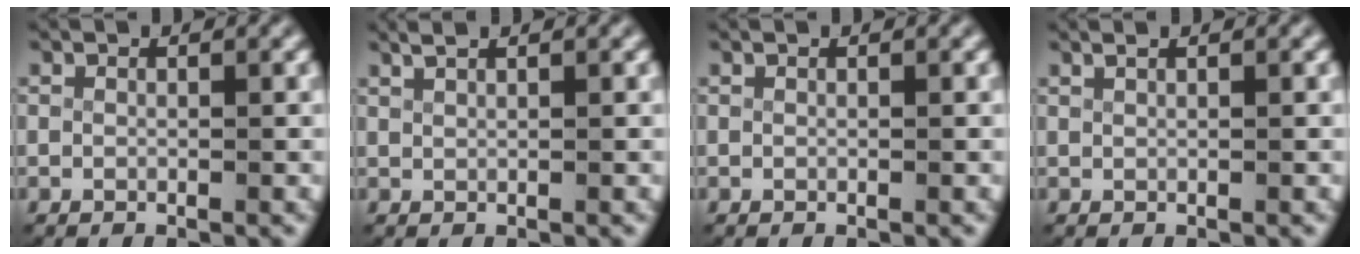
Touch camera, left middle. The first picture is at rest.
{"total": 1.4, "force": [1.2, 0.2, 0.7], "torque": [-0.012, 0.000, 0.025]}
{"total": 0.0}
{"total": 0.8, "force": [0.7, 0.0, 0.5], "torque": [-0.005, 0.001, 0.013]}